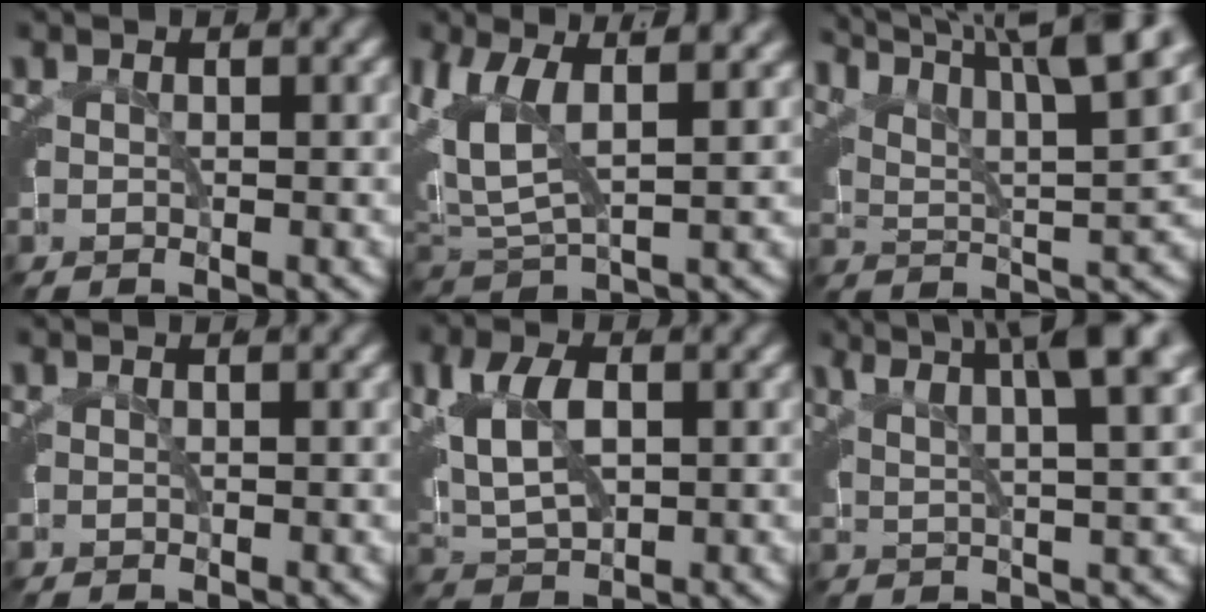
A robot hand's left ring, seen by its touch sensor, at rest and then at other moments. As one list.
[{"total": 7.5, "force": [2.2, 4.6, 5.5], "torque": [-0.123, -0.006, 0.040]}, {"total": 12.7, "force": [7.6, 6.1, 8.2], "torque": [-0.096, 0.043, 0.091]}, {"total": 0.0}, {"total": 6.5, "force": [0.6, 4.3, 4.7], "torque": [-0.104, -0.006, 0.017]}, {"total": 8.5, "force": [5.5, 2.7, 5.9], "torque": [-0.062, 0.037, 0.071]}]